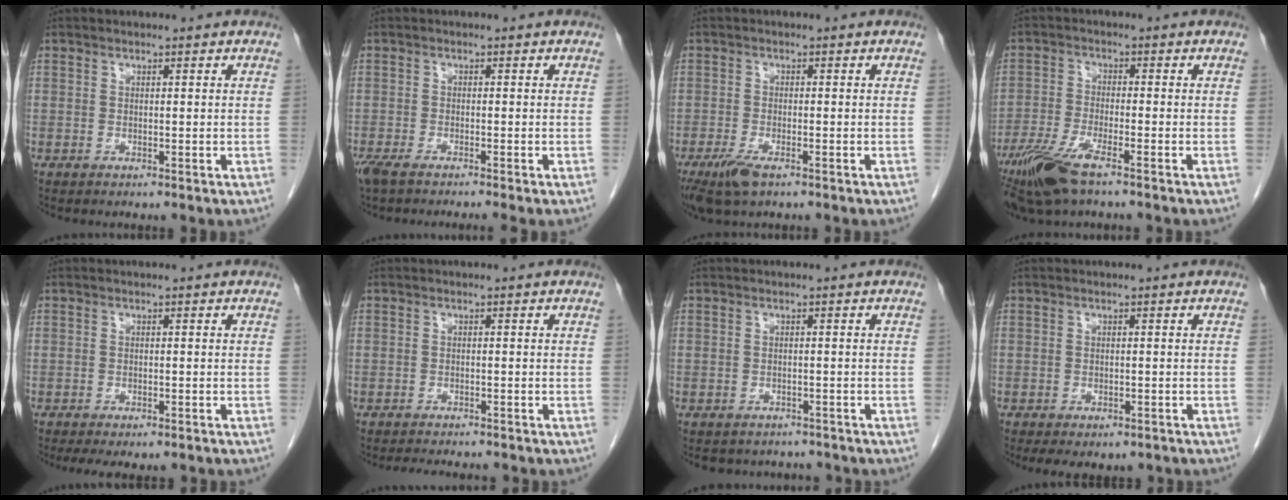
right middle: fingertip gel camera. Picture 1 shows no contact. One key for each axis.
{"total": 5.0, "fx": -4.1, "fy": 0.1, "fz": 2.9, "tx": -0.044, "ty": -0.011, "tz": -0.070}
{"total": 4.7, "fx": -3.0, "fy": 1.3, "fz": 3.4, "tx": -0.073, "ty": -0.011, "tz": -0.050}
{"total": 8.4, "fx": -5.7, "fy": 1.3, "fz": 6.1, "tx": -0.127, "ty": -0.018, "tz": -0.107}
{"total": 6.5, "fx": -5.2, "fy": 1.9, "fz": 3.2, "tx": -0.041, "ty": -0.008, "tz": -0.071}
{"total": 6.0, "fx": -5.5, "fy": 1.0, "fz": 2.2, "tx": -0.028, "ty": -0.007, "tz": -0.074}
{"total": 5.3, "fx": -4.8, "fy": 2.2, "fz": 0.3, "tx": -0.004, "ty": 0.005, "tz": -0.054}
{"total": 6.1, "fx": -4.7, "fy": 2.8, "fz": 2.8, "tx": -0.033, "ty": 0.001, "tz": -0.057}